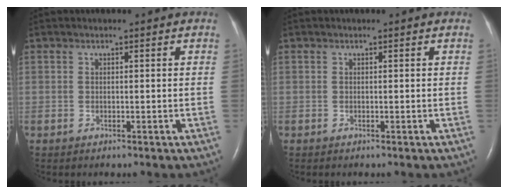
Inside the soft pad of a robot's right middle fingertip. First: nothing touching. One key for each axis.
{"total": 0.0}